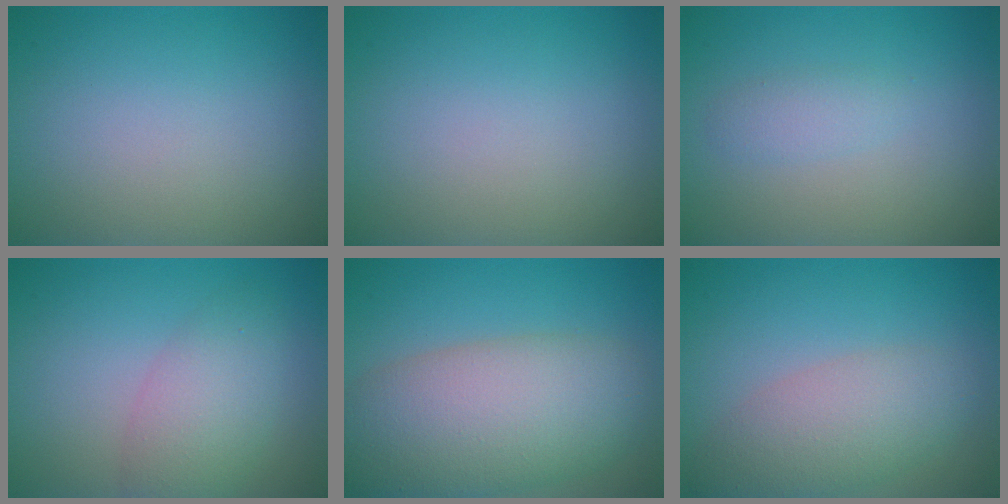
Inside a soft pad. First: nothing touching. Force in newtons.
{"total": 0.0}
{"total": 1.3, "press": 1.3, "slide": 0.0}
{"total": 4.2, "press": 4.2, "slide": 0.2}
{"total": 10.1, "press": 10.1, "slide": 0.3}
{"total": 4.7, "press": 4.7, "slide": 0.2}